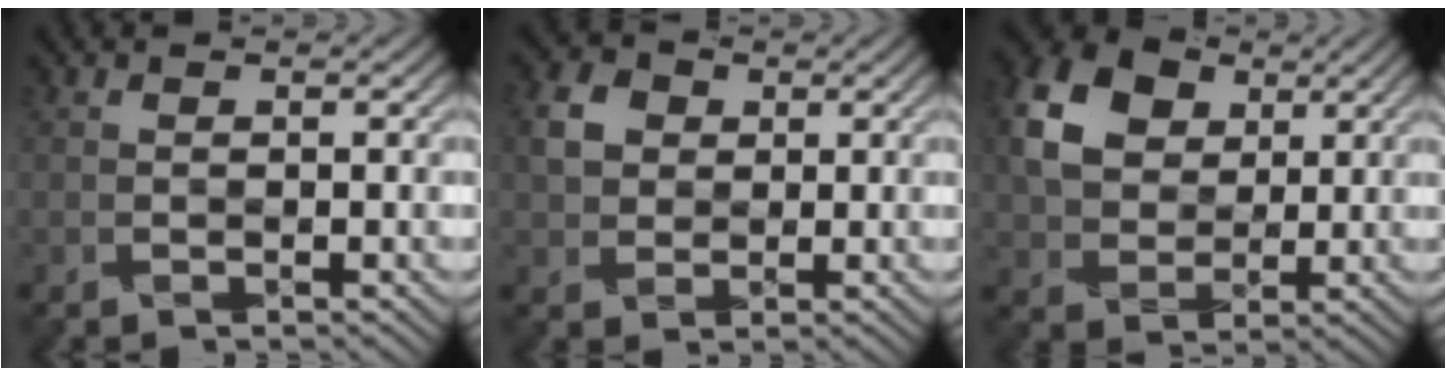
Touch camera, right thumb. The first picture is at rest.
{"total": 3.7, "force": [1.1, 3.2, 1.3], "torque": [-0.035, 0.007, 0.021]}
{"total": 9.9, "force": [3.7, 7.3, 5.5], "torque": [-0.139, 0.015, 0.066]}